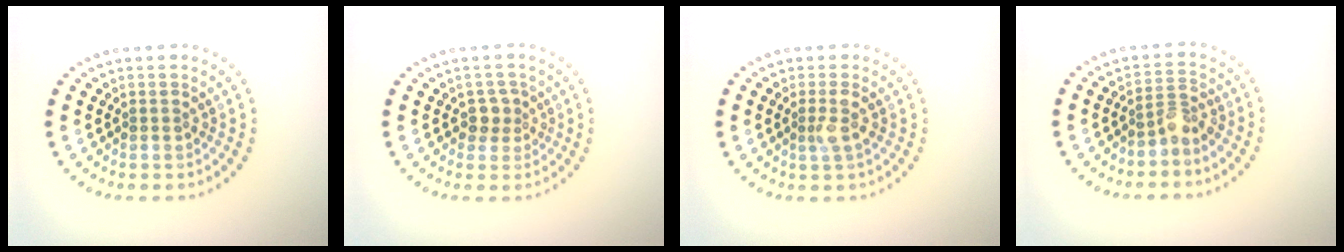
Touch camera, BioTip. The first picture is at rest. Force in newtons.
{"total": 1.6, "press": 1.3, "slide": 0.9}
{"total": 1.5, "press": 1.3, "slide": 0.8}
{"total": 2.1, "press": 1.5, "slide": 1.4}